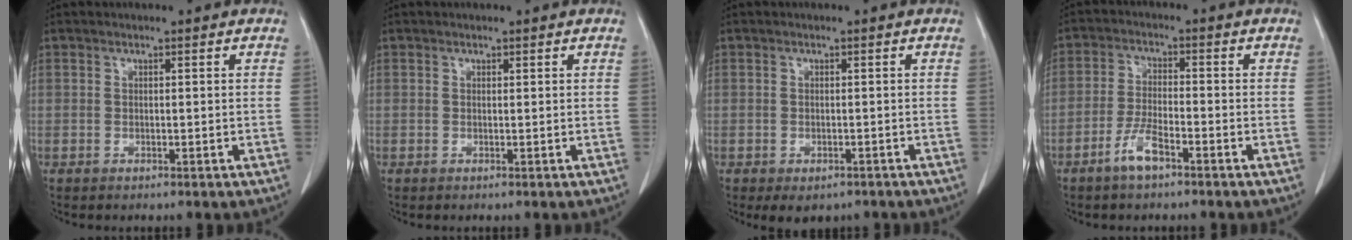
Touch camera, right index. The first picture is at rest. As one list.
[{"total": 0.0}, {"total": 3.9, "force": [-2.8, 2.4, 1.4], "torque": [-0.008, -0.001, -0.033]}, {"total": 4.8, "force": [-3.1, 1.0, 3.5], "torque": [-0.075, 0.000, -0.059]}]